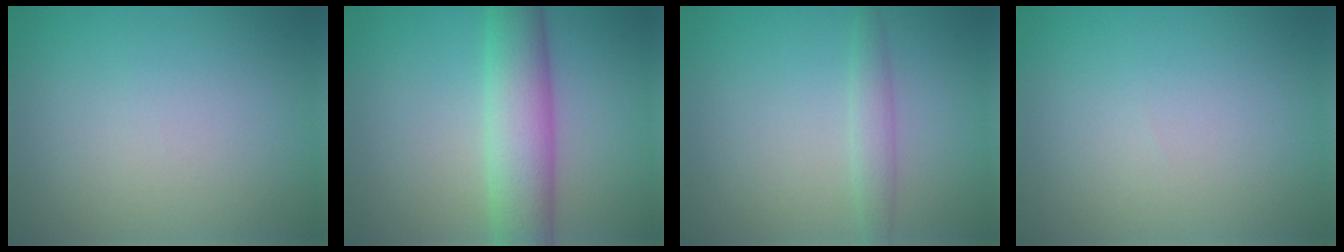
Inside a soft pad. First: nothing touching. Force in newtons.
{"total": 6.5, "press": 6.5, "slide": 0.2}
{"total": 1.7, "press": 1.7, "slide": 0.0}
{"total": 0.0}